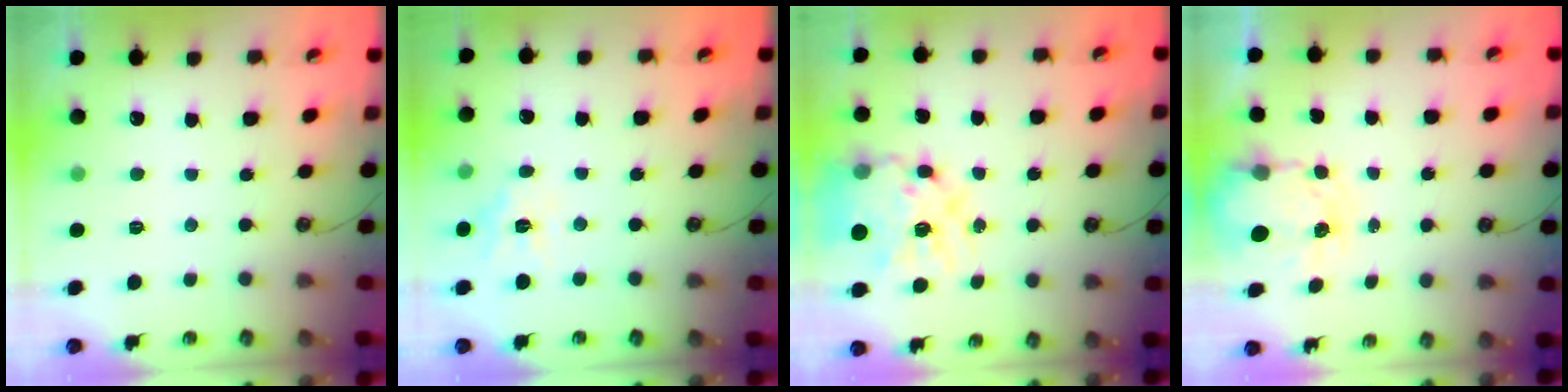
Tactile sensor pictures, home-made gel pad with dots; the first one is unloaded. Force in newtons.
{"total": 9.0, "press": 9.0, "slide": 0.5}
{"total": 20.5, "press": 20.4, "slide": 1.7}
{"total": 4.1, "press": 4.1, "slide": 0.3}